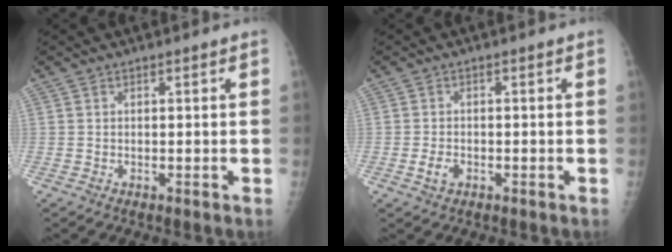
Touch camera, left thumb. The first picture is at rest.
{"total": 2.4, "force": [-1.2, 1.6, 1.3], "torque": [-0.024, 0.002, -0.019]}